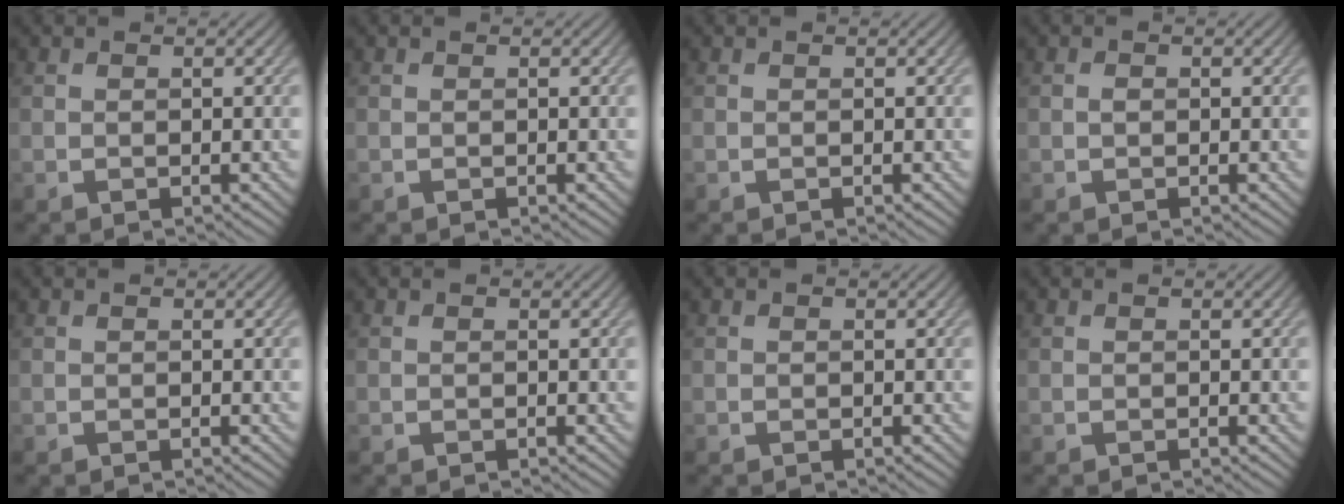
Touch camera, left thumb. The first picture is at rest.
{"total": 0.0}
{"total": 0.0}
{"total": 0.6, "force": [-0.1, 0.5, 0.4], "torque": [-0.007, -0.001, -0.003]}
{"total": 0.0}
{"total": 0.0}
{"total": 0.0}
{"total": 0.0}